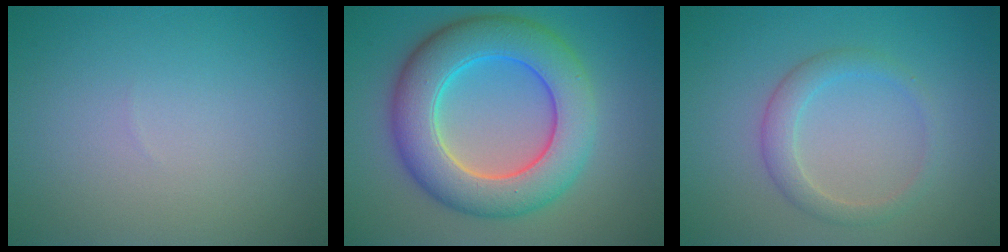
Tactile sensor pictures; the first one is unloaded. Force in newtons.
{"total": 9.2, "press": 9.2, "slide": 0.4}
{"total": 2.2, "press": 2.2, "slide": 0.1}